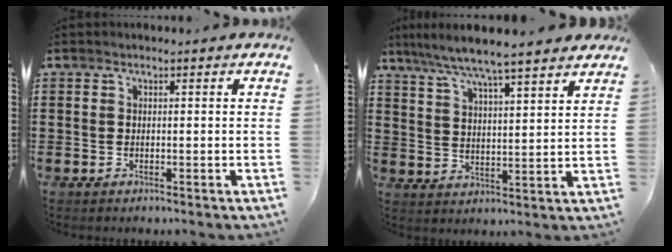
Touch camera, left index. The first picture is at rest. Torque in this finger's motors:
{"motor_torque": [2.14, 0.00, 0.72, 0.21]}